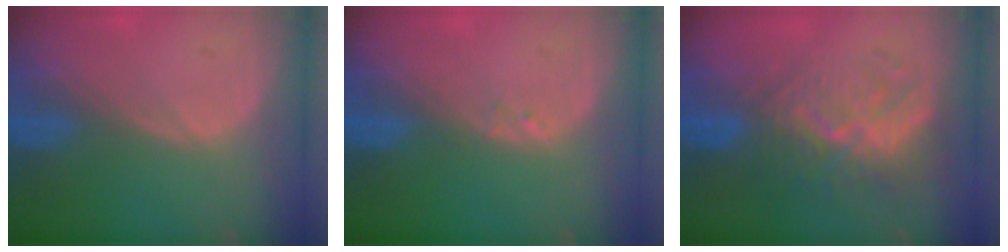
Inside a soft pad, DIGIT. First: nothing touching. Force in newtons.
{"total": 0.6, "press": 0.6, "slide": 0.1}
{"total": 10.0, "press": 8.7, "slide": 5.1}